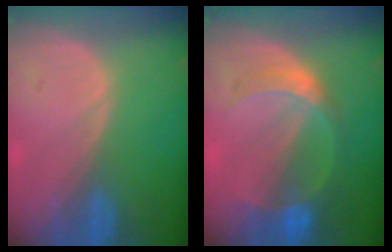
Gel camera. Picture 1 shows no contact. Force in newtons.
{"total": 6.7, "press": 5.9, "slide": 3.2}